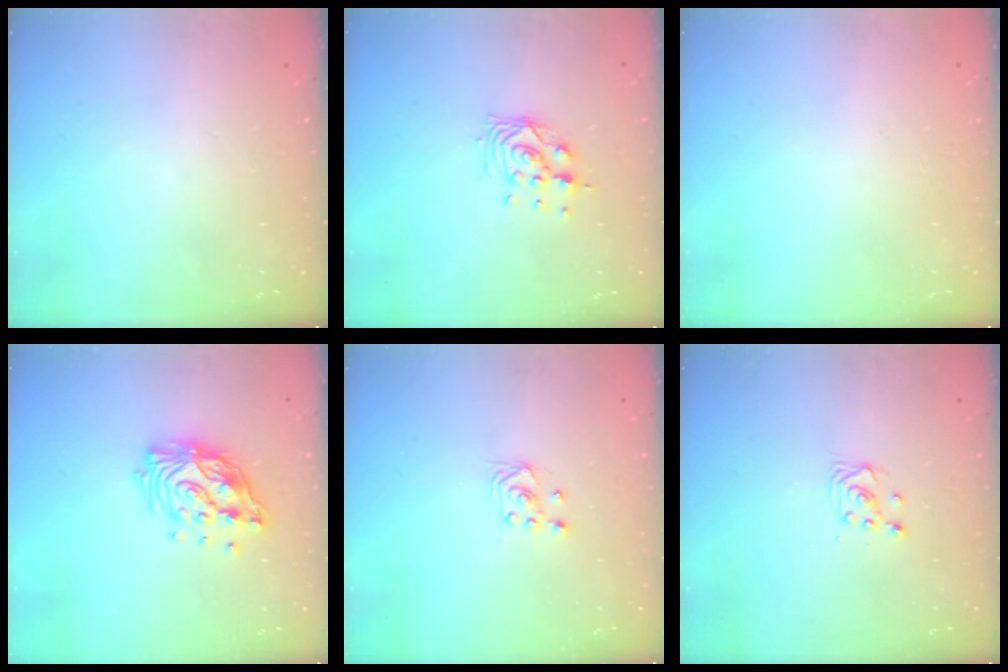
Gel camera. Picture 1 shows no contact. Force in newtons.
{"total": 8.5, "press": 8.5, "slide": 0.8}
{"total": 0.0}
{"total": 13.6, "press": 13.5, "slide": 1.5}
{"total": 3.0, "press": 2.8, "slide": 1.1}
{"total": 2.9, "press": 2.9, "slide": 0.4}